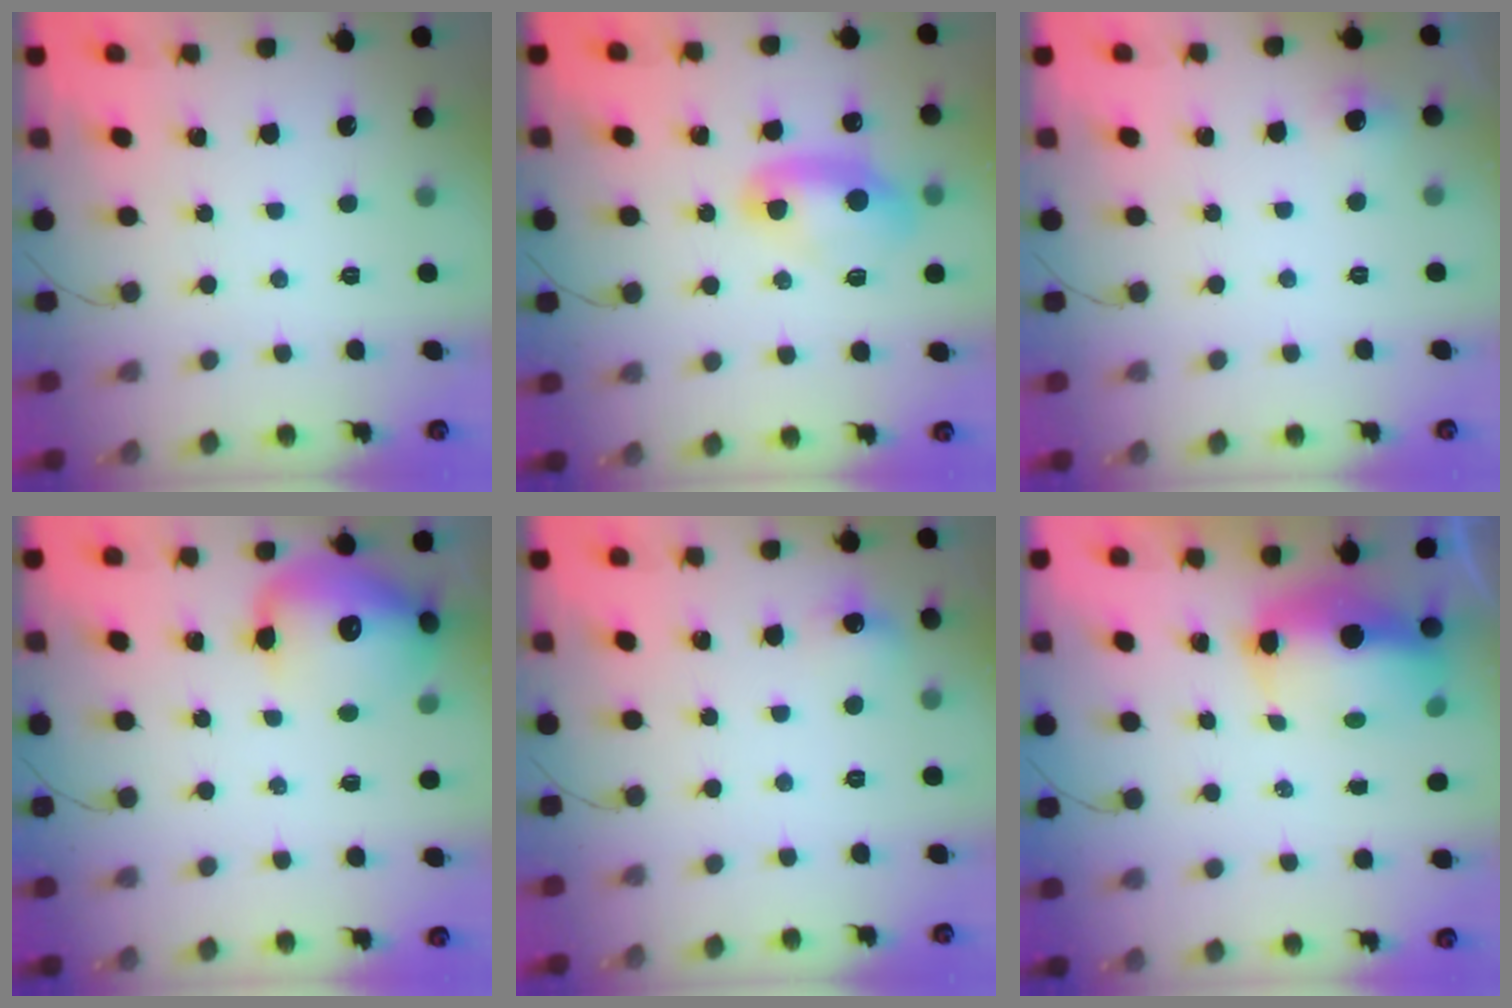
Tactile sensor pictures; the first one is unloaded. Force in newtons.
{"total": 10.6, "press": 10.4, "slide": 2.1}
{"total": 4.3, "press": 3.9, "slide": 1.7}
{"total": 15.0, "press": 14.4, "slide": 4.5}
{"total": 6.3, "press": 6.1, "slide": 1.9}
{"total": 9.7, "press": 9.5, "slide": 1.9}